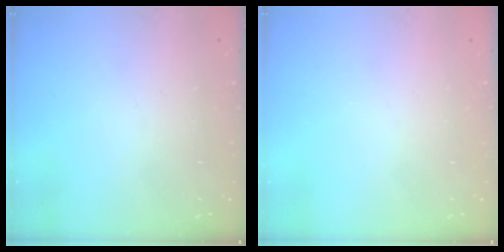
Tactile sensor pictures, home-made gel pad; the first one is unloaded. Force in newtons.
{"total": 0.0}